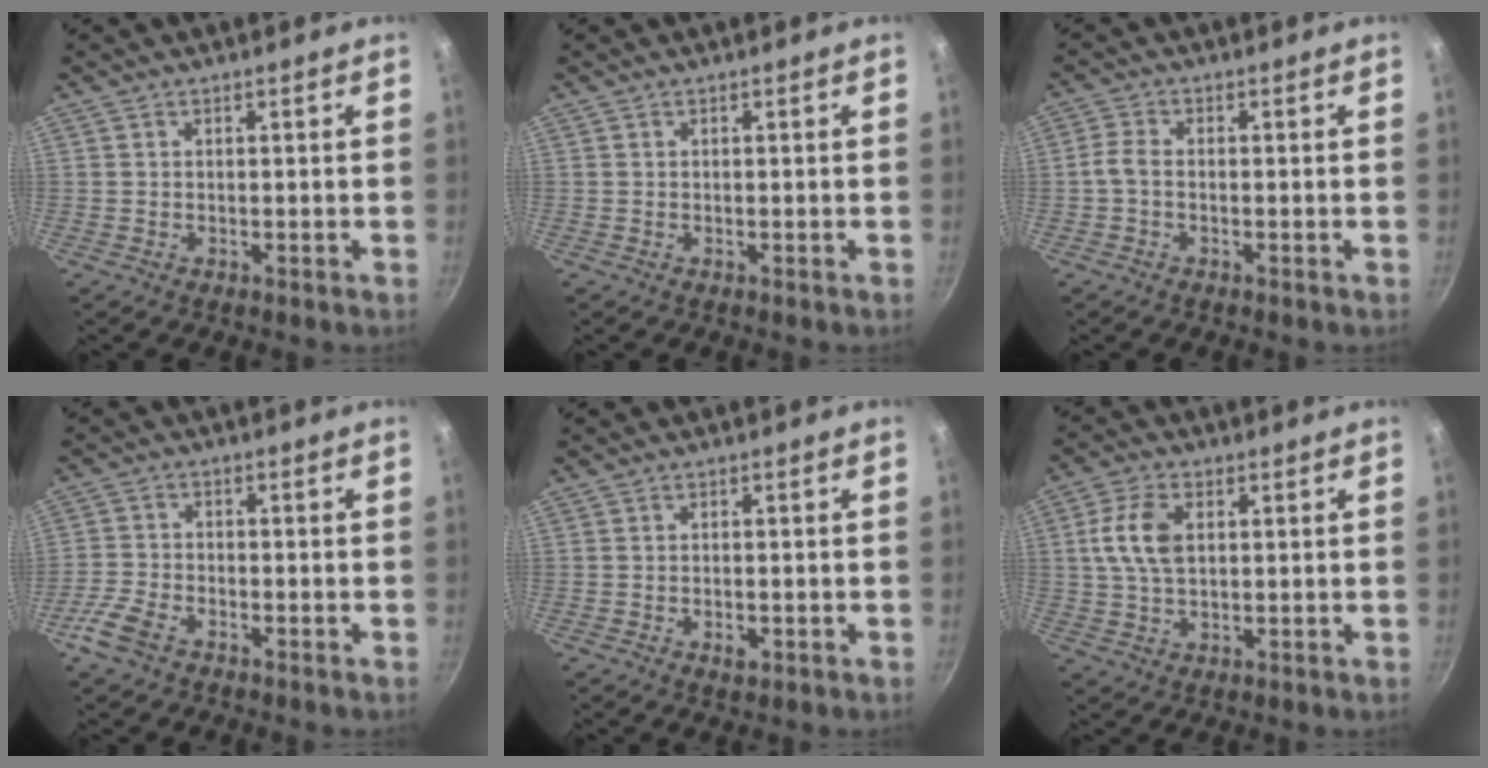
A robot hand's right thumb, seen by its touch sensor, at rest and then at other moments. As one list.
[{"total": 0.0}, {"total": 2.6, "force": [-0.8, 1.4, 2.1], "torque": [-0.053, 0.013, -0.025]}, {"total": 5.7, "force": [-3.7, 2.8, 3.4], "torque": [-0.080, 0.020, -0.081]}, {"total": 2.3, "force": [-0.9, 1.3, 1.7], "torque": [-0.029, 0.002, -0.014]}, {"total": 8.2, "force": [1.5, 4.8, 6.4], "torque": [-0.123, 0.008, 0.025]}]